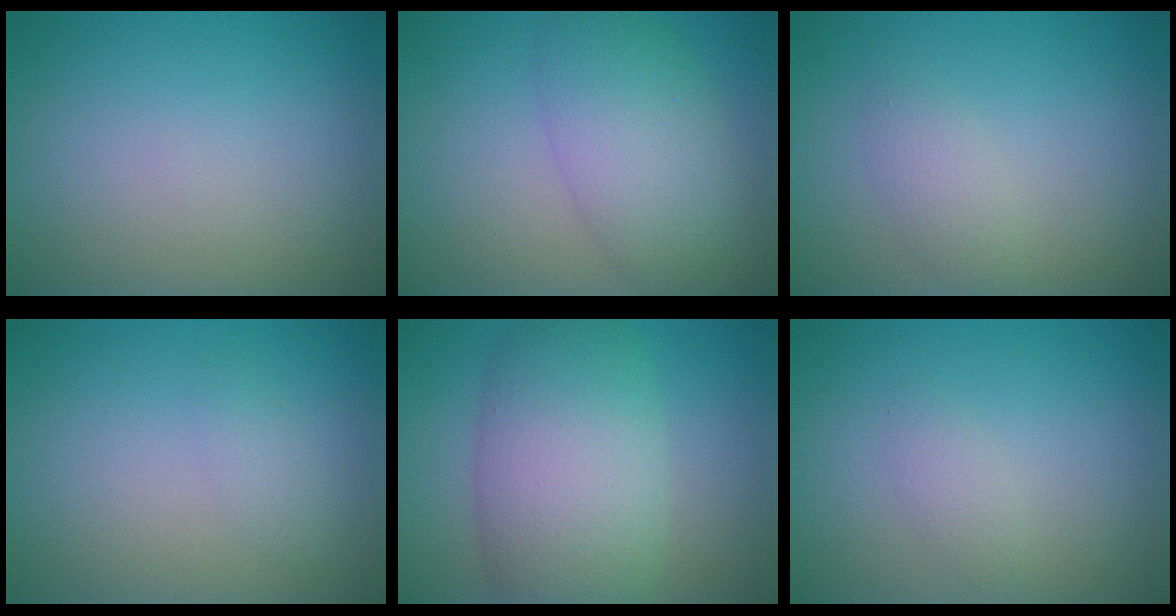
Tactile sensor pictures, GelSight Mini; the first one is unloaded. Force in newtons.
{"total": 5.7, "press": 5.7, "slide": 0.2}
{"total": 1.7, "press": 1.7, "slide": 0.1}
{"total": 1.0, "press": 1.0, "slide": 0.1}
{"total": 8.6, "press": 8.6, "slide": 0.3}
{"total": 1.1, "press": 1.1, "slide": 0.1}